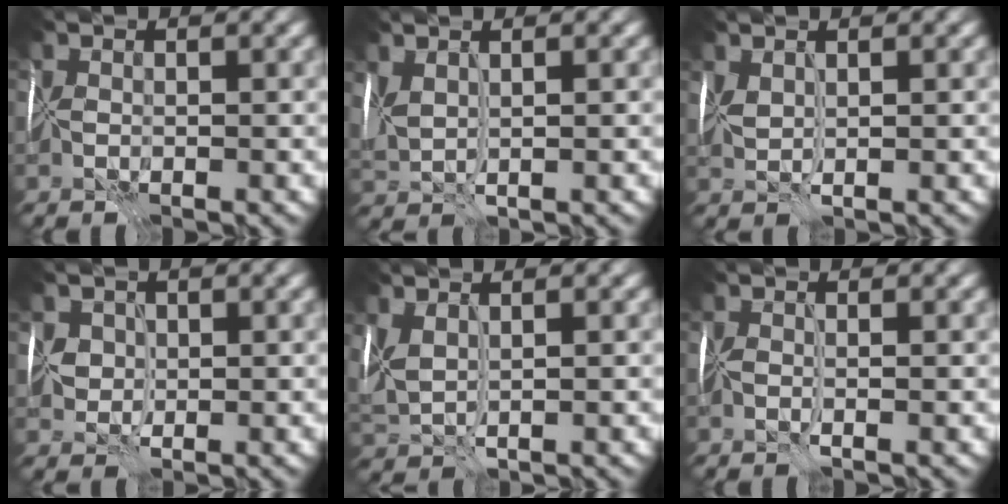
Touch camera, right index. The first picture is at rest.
{"total": 3.5, "force": [1.2, 1.6, 2.8], "torque": [-0.068, 0.004, 0.030]}
{"total": 2.0, "force": [0.9, 0.8, 1.6], "torque": [-0.037, 0.005, 0.020]}
{"total": 3.2, "force": [0.9, 2.6, 1.6], "torque": [-0.033, 0.010, 0.009]}
{"total": 3.7, "force": [1.2, 1.9, 3.0], "torque": [-0.079, 0.003, 0.030]}
{"total": 1.3, "force": [-0.1, 0.3, 1.3], "torque": [-0.025, -0.004, -0.006]}